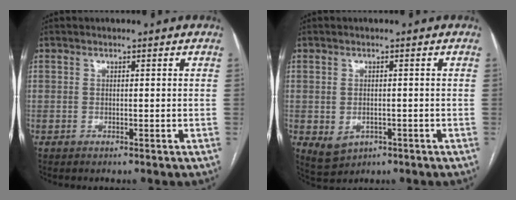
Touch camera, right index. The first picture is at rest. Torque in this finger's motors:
{"motor_torque": [0.49, -0.23, 0.08, 0.00]}